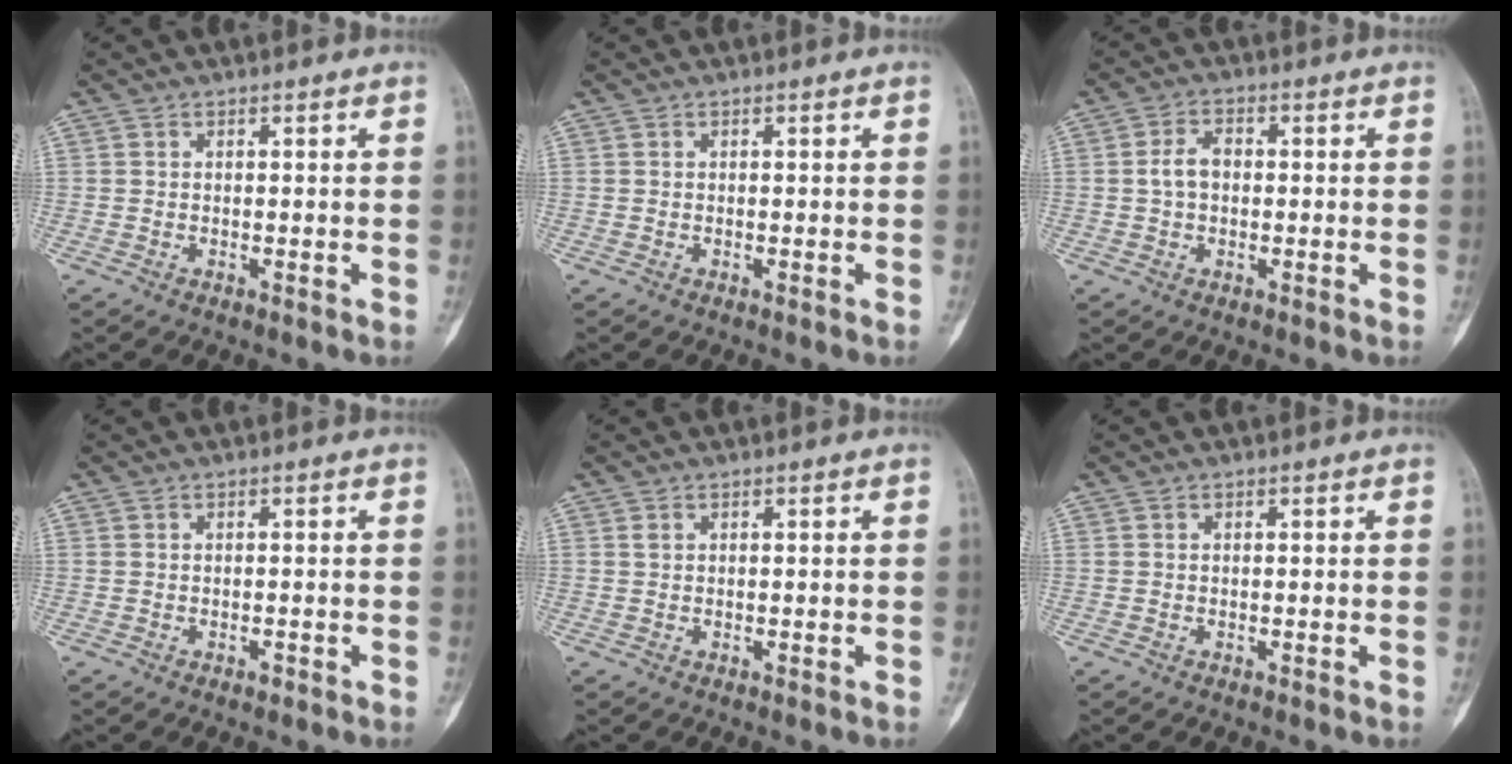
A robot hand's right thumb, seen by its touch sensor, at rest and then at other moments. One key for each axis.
{"total": 0.0}
{"total": 4.1, "fx": 0.0, "fy": 2.7, "fz": 3.0, "tx": -0.055, "ty": 0.014, "tz": -0.005}
{"total": 0.7, "fx": -0.4, "fy": 0.3, "fz": 0.4, "tx": -0.001, "ty": 0.003, "tz": -0.007}
{"total": 0.6, "fx": 0.3, "fy": 0.4, "fz": 0.3, "tx": -0.005, "ty": 0.004, "tz": 0.006}
{"total": 0.0}